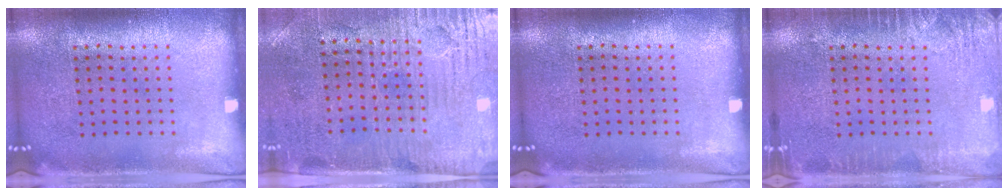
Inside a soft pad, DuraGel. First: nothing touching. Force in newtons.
{"total": 3.4, "press": 3.1, "slide": 1.5}
{"total": 0.0}
{"total": 2.5, "press": 2.5, "slide": 0.4}